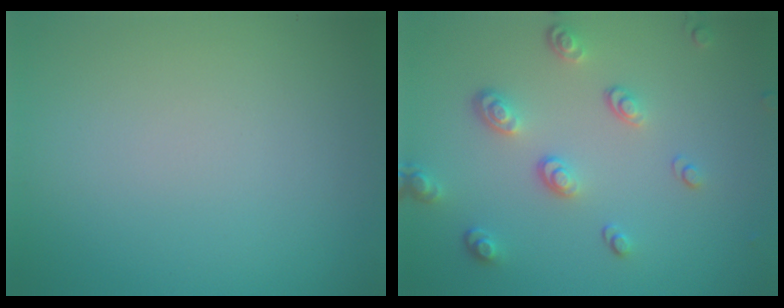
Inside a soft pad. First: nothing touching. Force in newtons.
{"total": 3.4, "press": 2.6, "slide": 2.1}